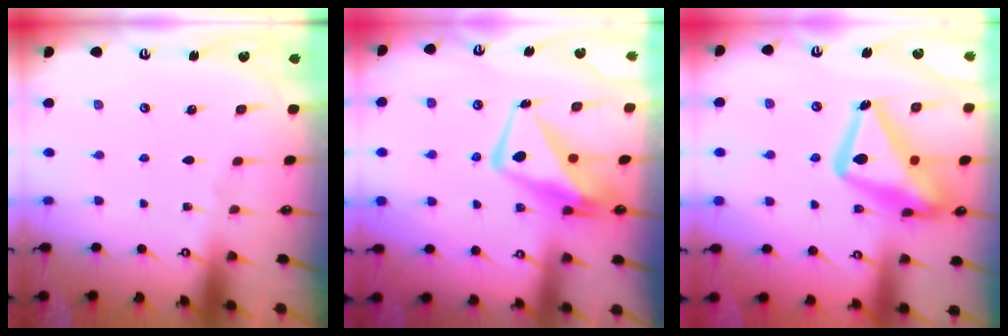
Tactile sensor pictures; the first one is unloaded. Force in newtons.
{"total": 11.9, "press": 11.8, "slide": 1.5}
{"total": 21.7, "press": 21.6, "slide": 2.0}